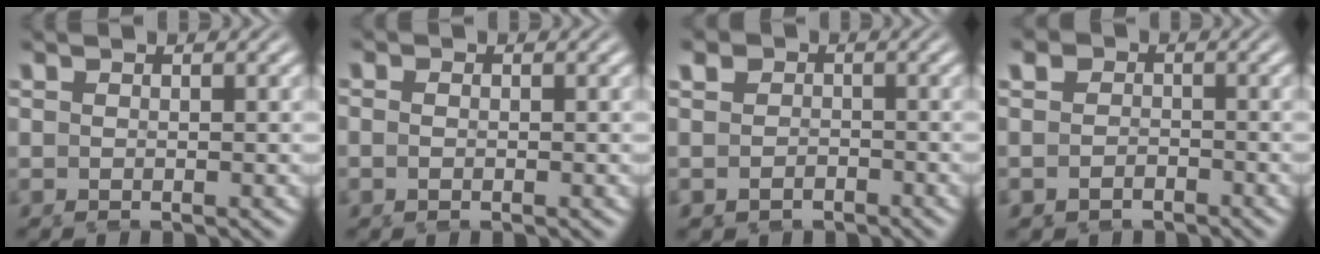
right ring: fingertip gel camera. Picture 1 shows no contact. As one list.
[{"total": 0.8, "force": [-0.7, 0.2, 0.3], "torque": [-0.009, -0.009, -0.014]}, {"total": 4.2, "force": [-1.5, 3.7, 1.2], "torque": [-0.037, -0.022, -0.026]}, {"total": 3.9, "force": [-1.8, 3.3, 0.9], "torque": [-0.034, -0.022, -0.031]}]